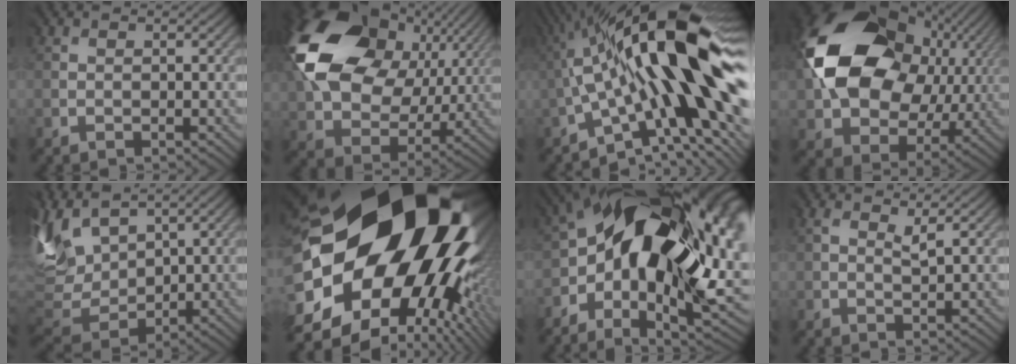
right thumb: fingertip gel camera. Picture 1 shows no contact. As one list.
[{"total": 19.0, "force": [5.4, 13.5, 12.3], "torque": [-0.295, 0.016, 0.105]}, {"total": 20.5, "force": [1.3, 7.2, 19.1], "torque": [-0.332, 0.026, 0.009]}, {"total": 19.6, "force": [3.7, 14.6, 12.5], "torque": [-0.270, -0.010, 0.086]}, {"total": 11.8, "force": [5.5, 7.7, 7.1], "torque": [-0.221, 0.029, 0.099]}, {"total": 23.4, "force": [1.2, 17.3, 15.7], "torque": [-0.282, -0.069, 0.008]}, {"total": 21.3, "force": [0.9, 11.9, 17.6], "torque": [-0.304, -0.025, 0.028]}, {"total": 2.1, "force": [1.3, 0.8, 1.4], "torque": [-0.036, -0.001, 0.026]}]